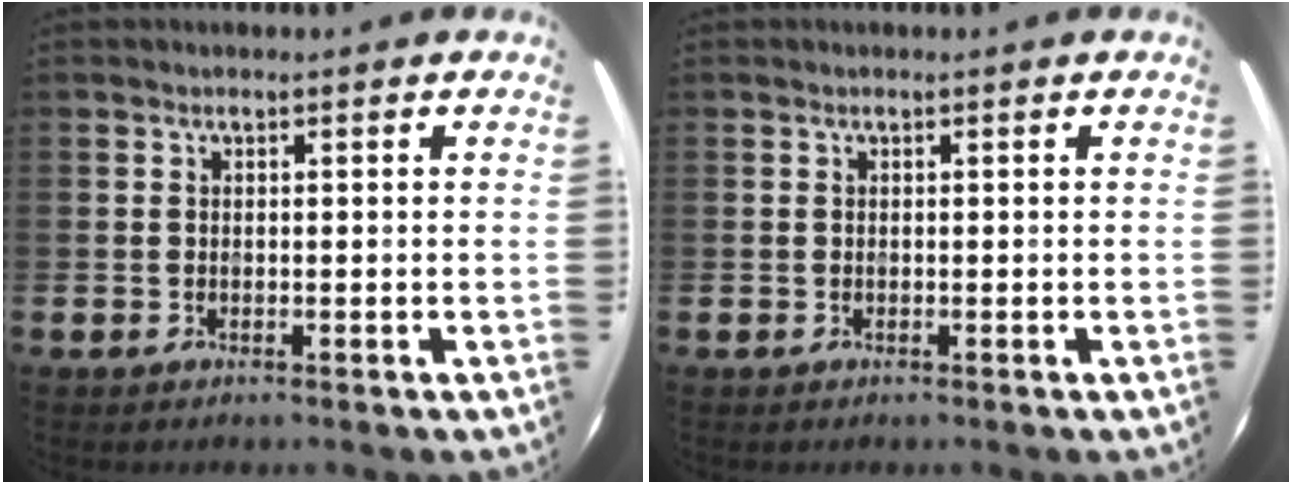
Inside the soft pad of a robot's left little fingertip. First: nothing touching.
{"total": 0.0}